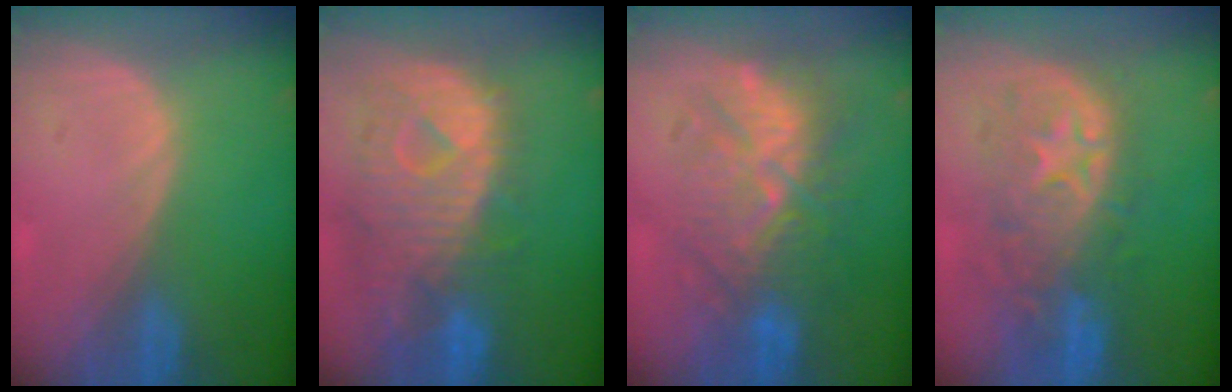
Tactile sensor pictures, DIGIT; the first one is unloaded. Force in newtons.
{"total": 12.1, "press": 10.5, "slide": 6.1}
{"total": 9.6, "press": 9.5, "slide": 1.5}
{"total": 9.9, "press": 9.2, "slide": 3.5}